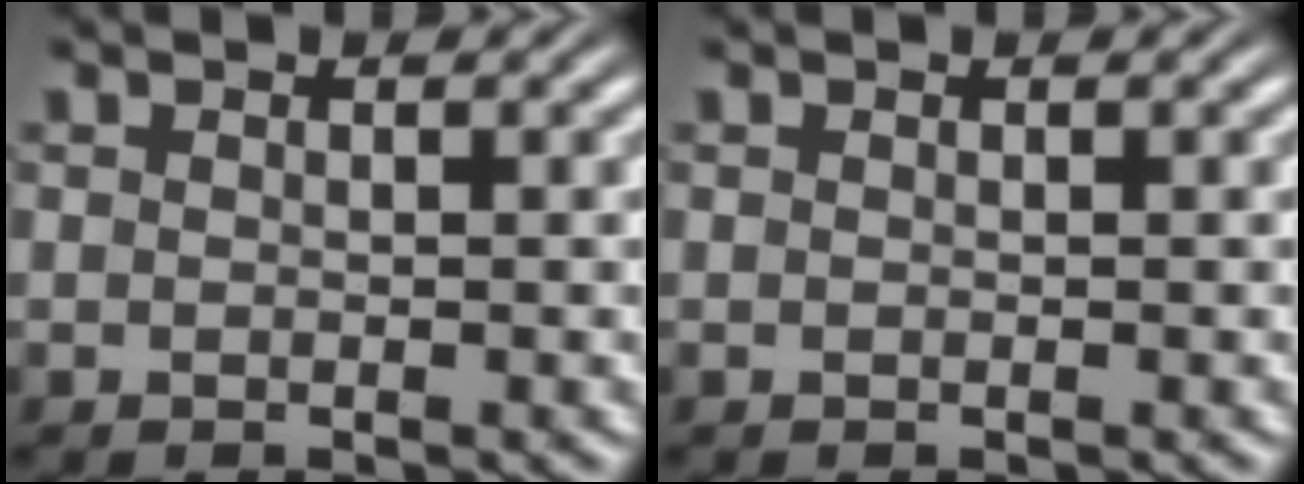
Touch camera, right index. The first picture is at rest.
{"total": 0.0}